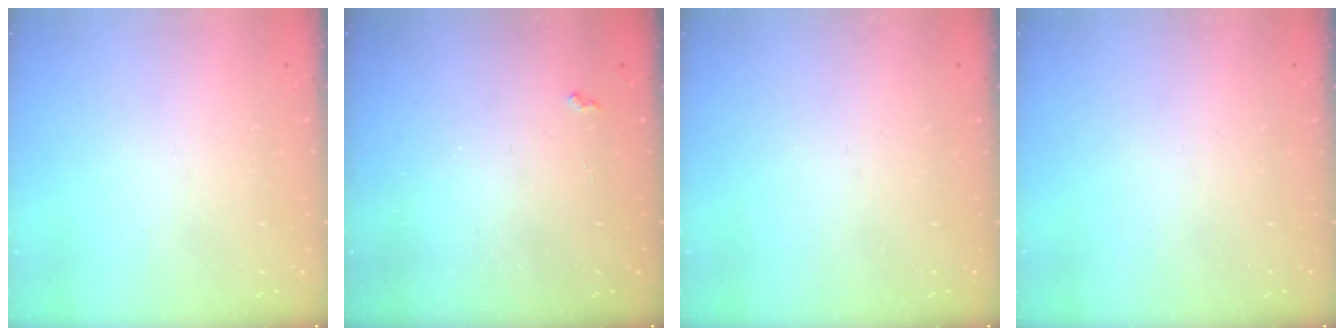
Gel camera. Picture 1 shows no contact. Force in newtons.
{"total": 2.5, "press": 2.4, "slide": 0.4}
{"total": 0.0}
{"total": 0.0}